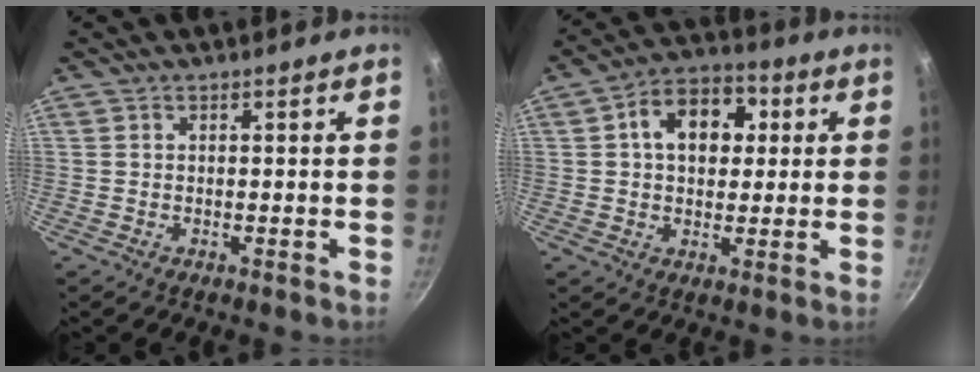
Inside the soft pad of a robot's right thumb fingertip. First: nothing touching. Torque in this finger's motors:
{"motor_torque": [-0.27, 0.62, 0.98, 0.26, 0.06]}